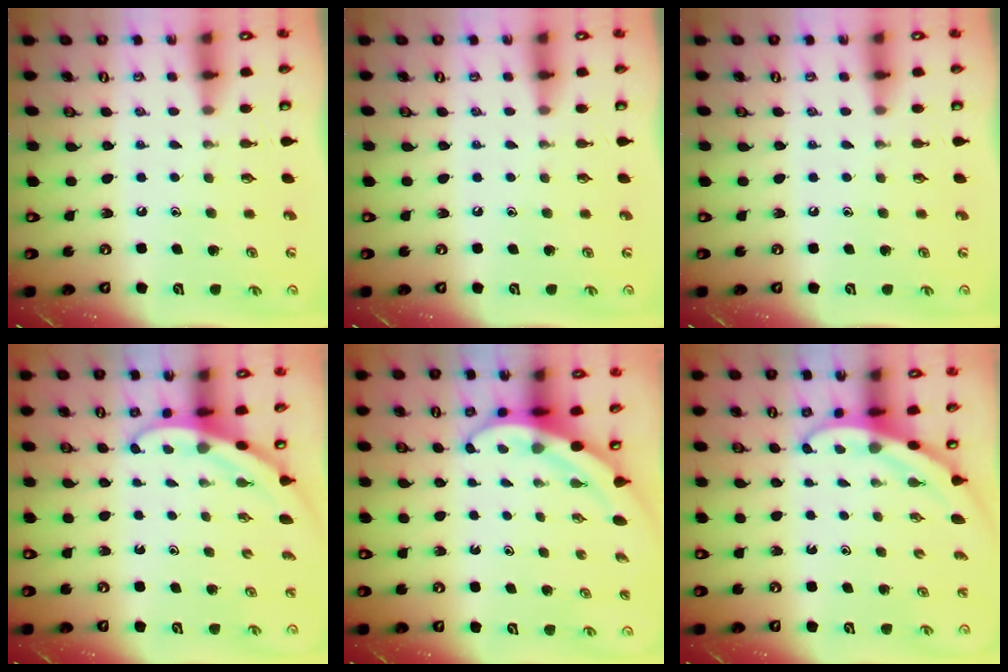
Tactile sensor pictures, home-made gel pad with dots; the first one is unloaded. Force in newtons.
{"total": 0.0}
{"total": 0.0}
{"total": 3.4, "press": 3.4, "slide": 0.1}
{"total": 4.8, "press": 4.7, "slide": 1.2}
{"total": 3.2, "press": 3.2, "slide": 0.1}